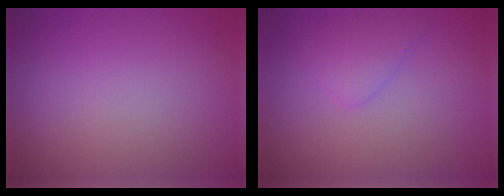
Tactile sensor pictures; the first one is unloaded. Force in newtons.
{"total": 1.7, "press": 1.6, "slide": 0.1}